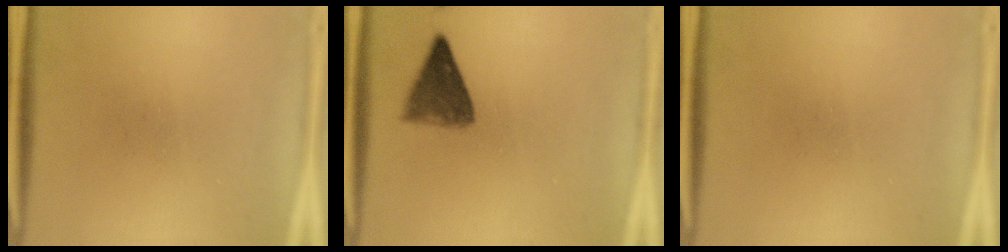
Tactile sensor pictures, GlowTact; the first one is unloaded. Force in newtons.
{"total": 5.4}
{"total": 0.0}